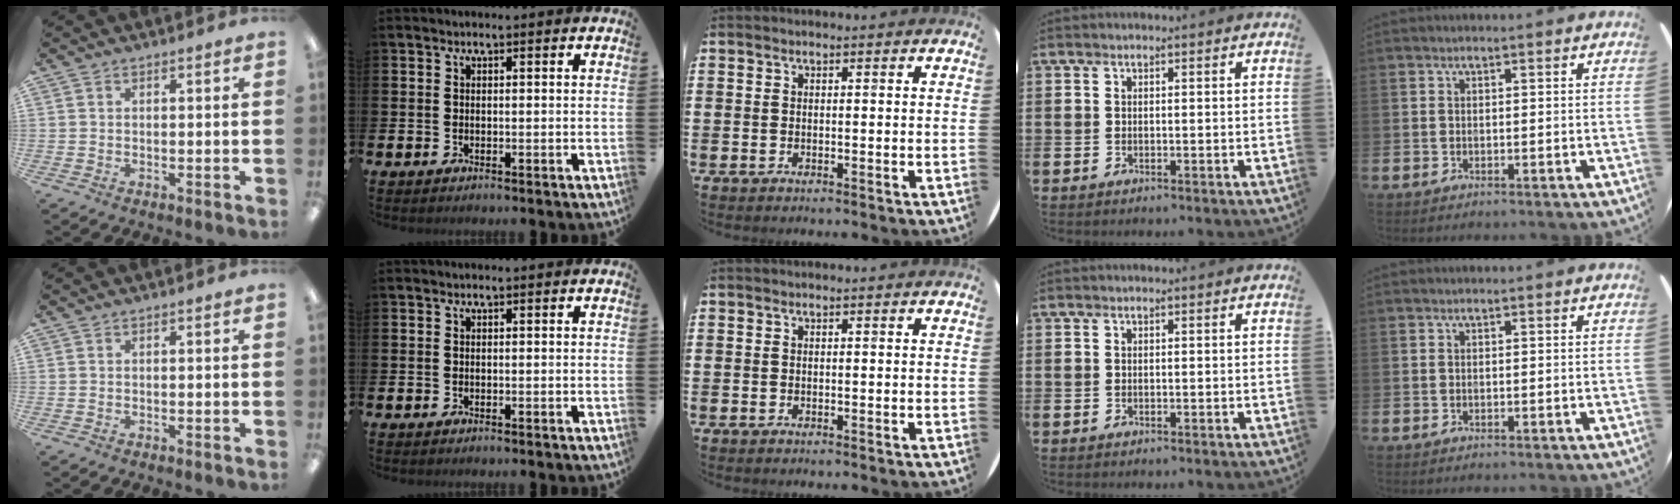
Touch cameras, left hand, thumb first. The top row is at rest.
{}